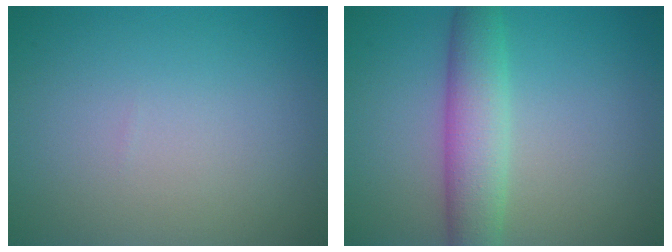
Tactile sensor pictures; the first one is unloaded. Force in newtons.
{"total": 4.8, "press": 4.8, "slide": 0.1}